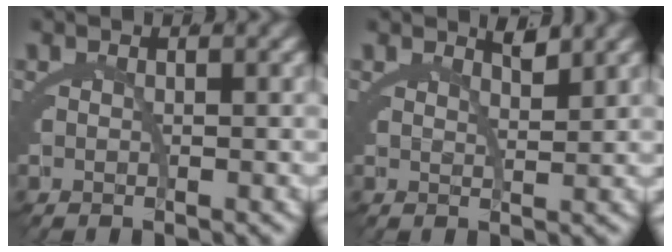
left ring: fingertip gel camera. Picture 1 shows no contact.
{"total": 1.4, "force": [1.0, -0.7, 0.5], "torque": [-0.007, -0.010, 0.029]}